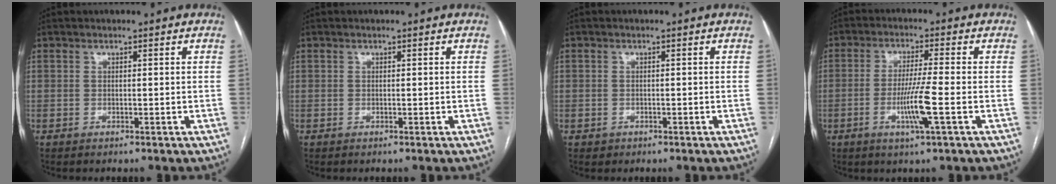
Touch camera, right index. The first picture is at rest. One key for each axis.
{"total": 0.0}
{"total": 1.4, "fx": -0.5, "fy": 1.2, "fz": 0.1, "tx": -0.002, "ty": 0.005, "tz": -0.006}
{"total": 6.8, "fx": -1.9, "fy": -0.6, "fz": 6.5, "tx": -0.120, "ty": -0.009, "tz": -0.036}